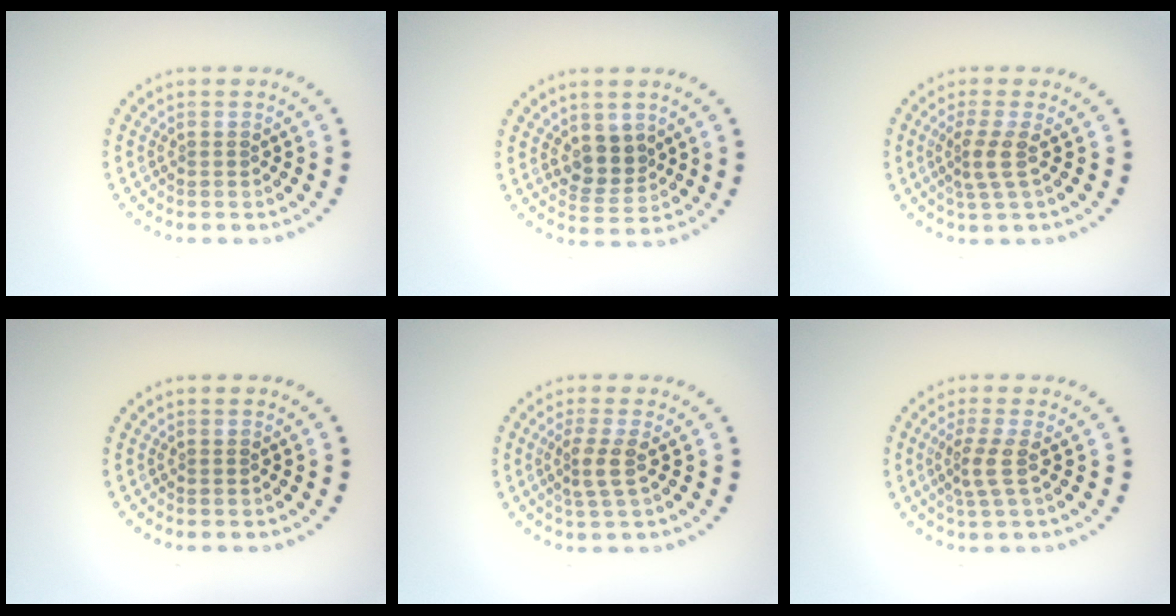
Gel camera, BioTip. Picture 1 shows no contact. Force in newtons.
{"total": 2.9, "press": 2.5, "slide": 1.4}
{"total": 2.3, "press": 1.6, "slide": 1.7}
{"total": 0.0}
{"total": 2.3, "press": 1.7, "slide": 1.6}
{"total": 2.3, "press": 1.6, "slide": 1.6}